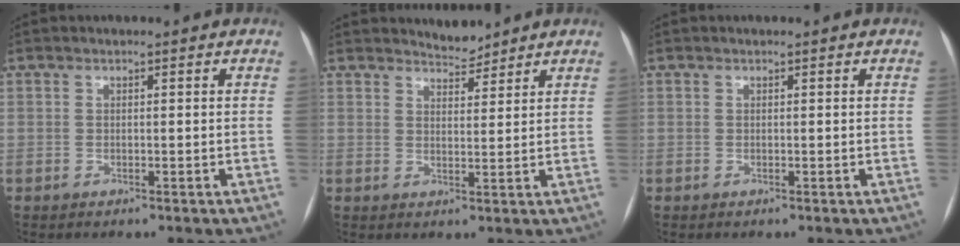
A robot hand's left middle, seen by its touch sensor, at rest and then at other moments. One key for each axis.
{"total": 2.9, "fx": 2.9, "fy": 0.5, "fz": -0.1, "tx": 0.001, "ty": -0.006, "tz": 0.049}
{"total": 0.0}